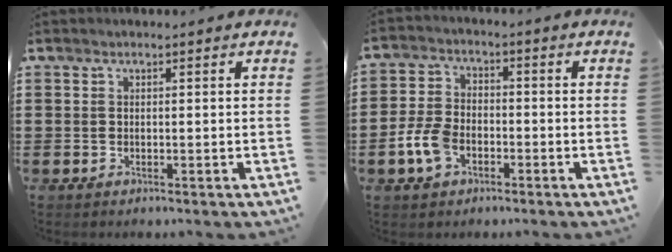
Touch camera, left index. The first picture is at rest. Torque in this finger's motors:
{"motor_torque": [1.05, 0.70, 0.38, 0.09]}